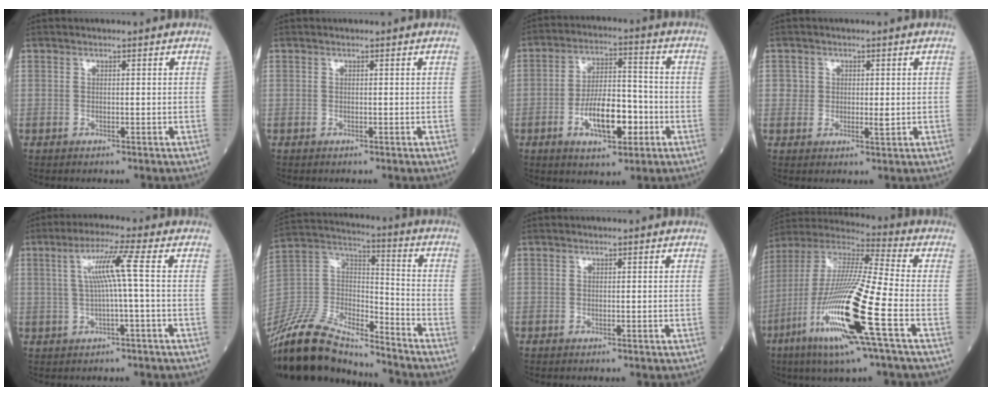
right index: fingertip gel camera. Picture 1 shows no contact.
{"total": 0.0}
{"total": 10.5, "force": [-3.4, 4.0, 9.0], "torque": [-0.163, 0.010, -0.057]}
{"total": 2.4, "force": [0.3, 1.8, 1.6], "torque": [-0.020, -0.004, 0.002]}
{"total": 6.3, "force": [0.7, -1.2, 6.1], "torque": [-0.115, 0.011, 0.018]}
{"total": 19.9, "force": [-17.8, 5.1, 7.5], "torque": [-0.165, 0.021, -0.329]}
{"total": 0.0}
{"total": 21.2, "force": [-7.7, 0.6, 19.8], "torque": [-0.426, -0.036, -0.155]}